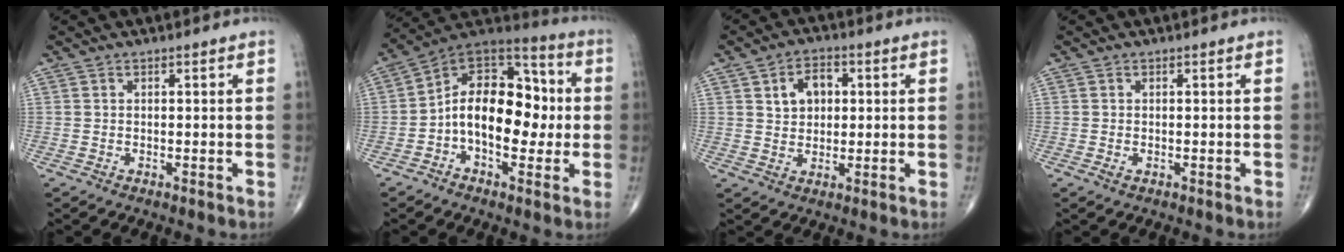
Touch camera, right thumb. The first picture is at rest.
{"total": 17.3, "force": [-1.4, 10.6, 13.6], "torque": [-0.175, 0.044, -0.033]}
{"total": 6.4, "force": [1.8, 4.6, 4.1], "torque": [-0.041, 0.001, 0.026]}
{"total": 0.8, "force": [-0.2, 0.5, 0.6], "torque": [-0.014, -0.001, -0.004]}